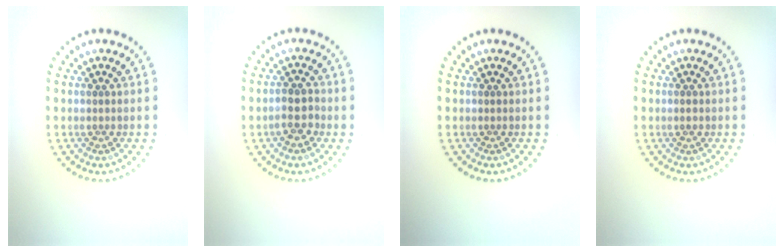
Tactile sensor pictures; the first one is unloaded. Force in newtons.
{"total": 2.3, "press": 2.2, "slide": 0.7}
{"total": 0.0}
{"total": 0.7, "press": 0.7, "slide": 0.1}